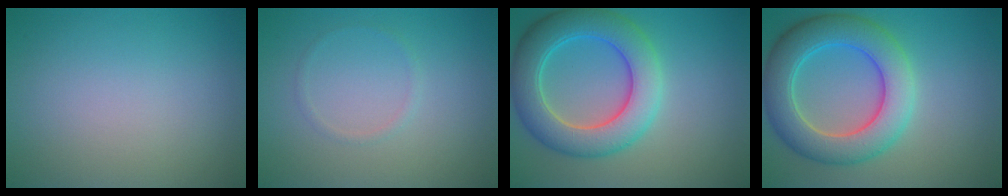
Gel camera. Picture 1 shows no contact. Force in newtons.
{"total": 0.7, "press": 0.7, "slide": 0.1}
{"total": 7.6, "press": 7.6, "slide": 0.2}
{"total": 7.7, "press": 7.7, "slide": 0.2}